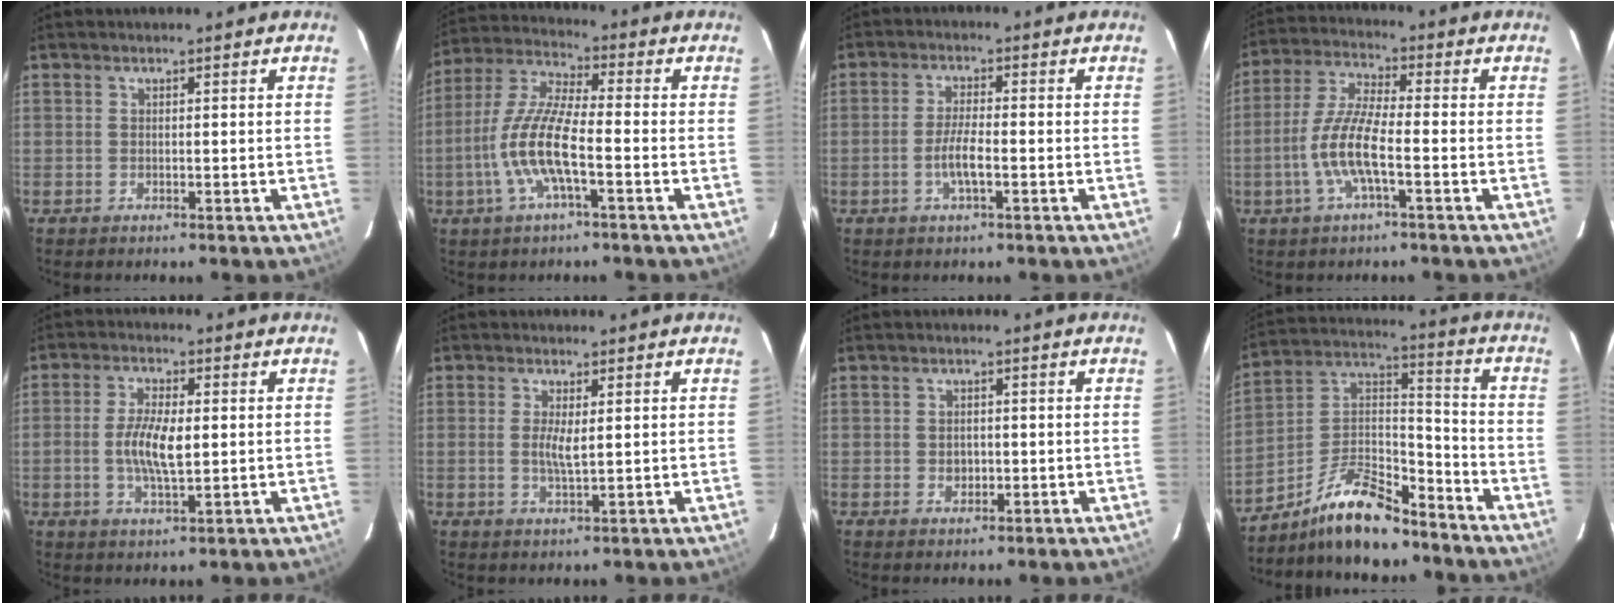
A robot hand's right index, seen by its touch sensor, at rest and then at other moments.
{"total": 11.7, "force": [-3.6, 2.3, 10.9], "torque": [-0.233, -0.001, -0.073]}
{"total": 4.4, "force": [-1.6, 0.8, 4.0], "torque": [-0.081, -0.002, -0.031]}
{"total": 9.3, "force": [-2.9, 1.6, 8.7], "torque": [-0.188, 0.000, -0.059]}
{"total": 7.4, "force": [-0.2, 2.8, 6.9], "torque": [-0.135, 0.000, -0.004]}
{"total": 3.3, "force": [0.3, 0.7, 3.2], "torque": [-0.061, -0.006, 0.006]}
{"total": 2.2, "force": [-0.3, 1.9, 1.0], "torque": [-0.015, 0.001, -0.003]}
{"total": 14.6, "force": [-11.1, 5.0, 8.0], "torque": [-0.166, 0.032, -0.198]}